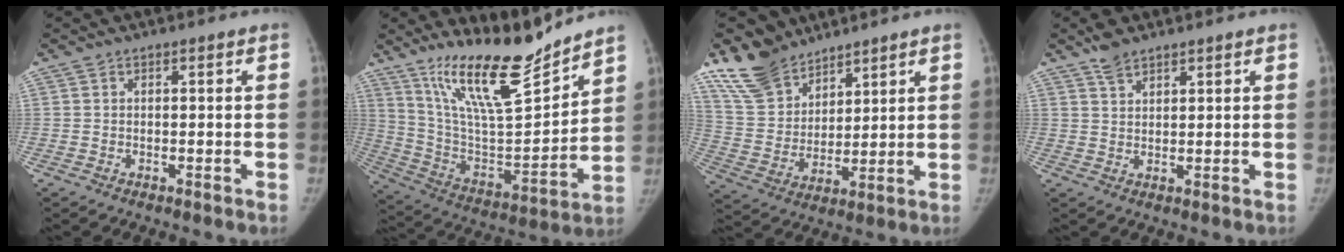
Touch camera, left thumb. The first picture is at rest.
{"total": 20.5, "force": [16.3, 4.0, 11.8], "torque": [-0.162, -0.106, 0.294]}
{"total": 12.7, "force": [10.4, 6.6, 3.4], "torque": [-0.049, -0.050, 0.216]}
{"total": 3.6, "force": [3.0, 1.4, 1.4], "torque": [-0.021, -0.009, 0.059]}